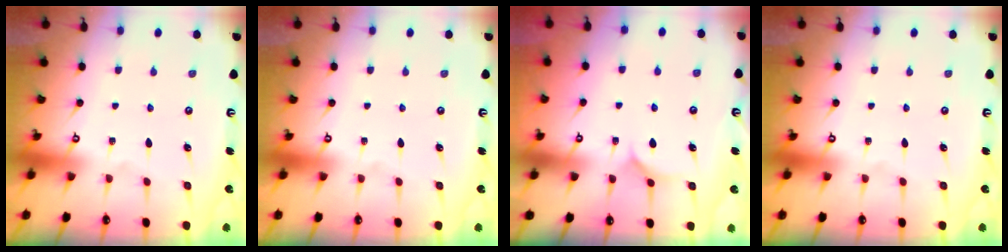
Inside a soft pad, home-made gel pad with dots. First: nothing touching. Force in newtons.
{"total": 0.0}
{"total": 5.0, "press": 5.0, "slide": 0.4}
{"total": 0.0}